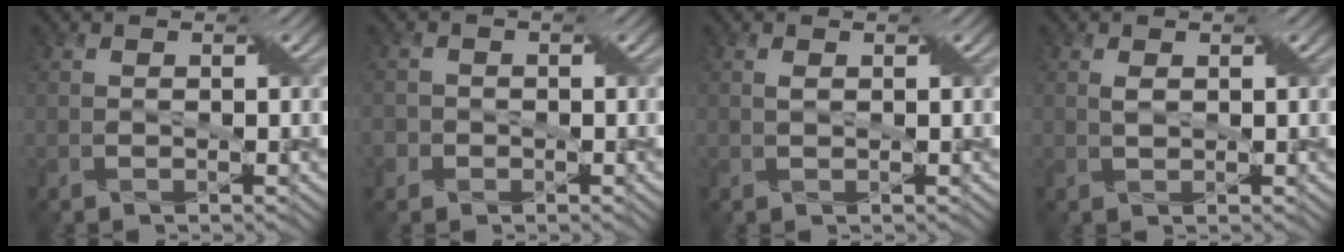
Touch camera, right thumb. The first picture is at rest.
{"total": 1.9, "force": [-0.7, 1.7, 0.2], "torque": [-0.005, 0.001, -0.013]}
{"total": 0.7, "force": [0.3, 0.3, 0.6], "torque": [-0.016, 0.003, 0.007]}
{"total": 1.1, "force": [0.4, 0.5, 0.9], "torque": [-0.024, 0.002, 0.009]}